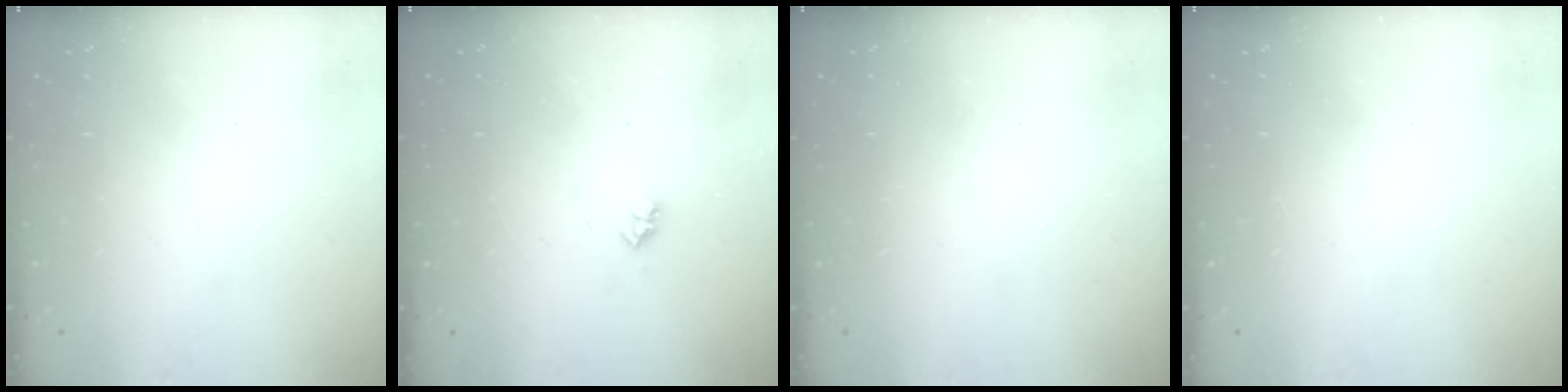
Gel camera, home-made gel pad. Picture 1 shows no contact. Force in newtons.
{"total": 2.6, "press": 2.5, "slide": 0.4}
{"total": 0.0}
{"total": 1.7, "press": 1.7, "slide": 0.2}